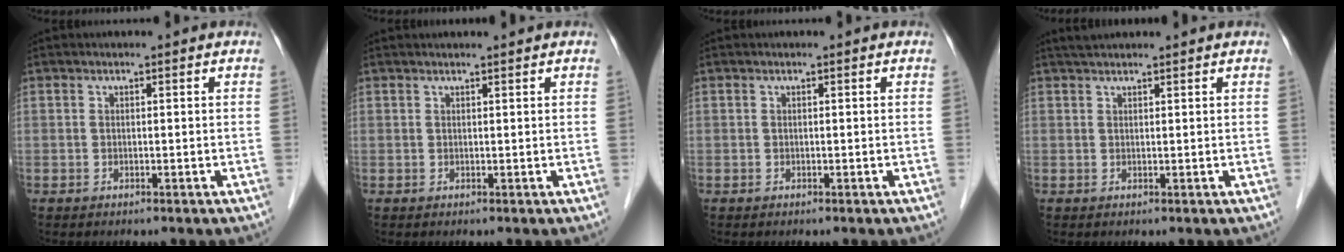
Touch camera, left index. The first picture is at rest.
{"total": 1.8, "force": [1.8, -0.3, 0.5], "torque": [-0.006, 0.012, 0.028]}
{"total": 0.0}
{"total": 2.5, "force": [2.3, 0.1, 0.9], "torque": [-0.015, 0.023, 0.043]}